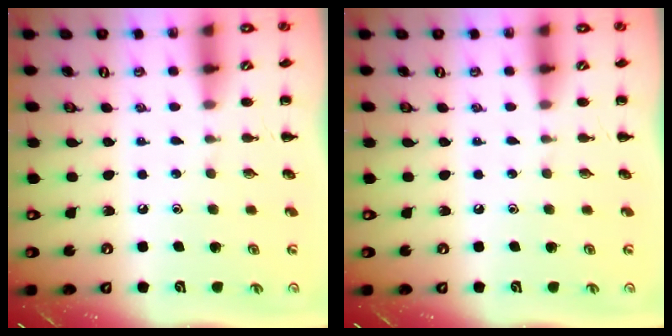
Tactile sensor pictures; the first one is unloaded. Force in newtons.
{"total": 0.0}